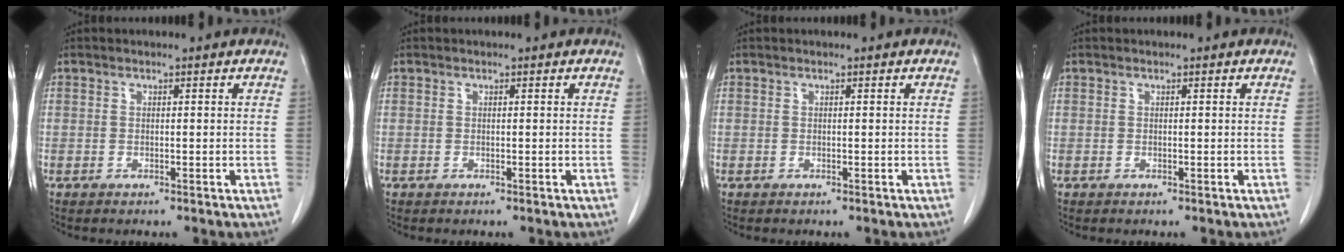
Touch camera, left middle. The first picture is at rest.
{"total": 0.0}
{"total": 0.0}
{"total": 0.0}